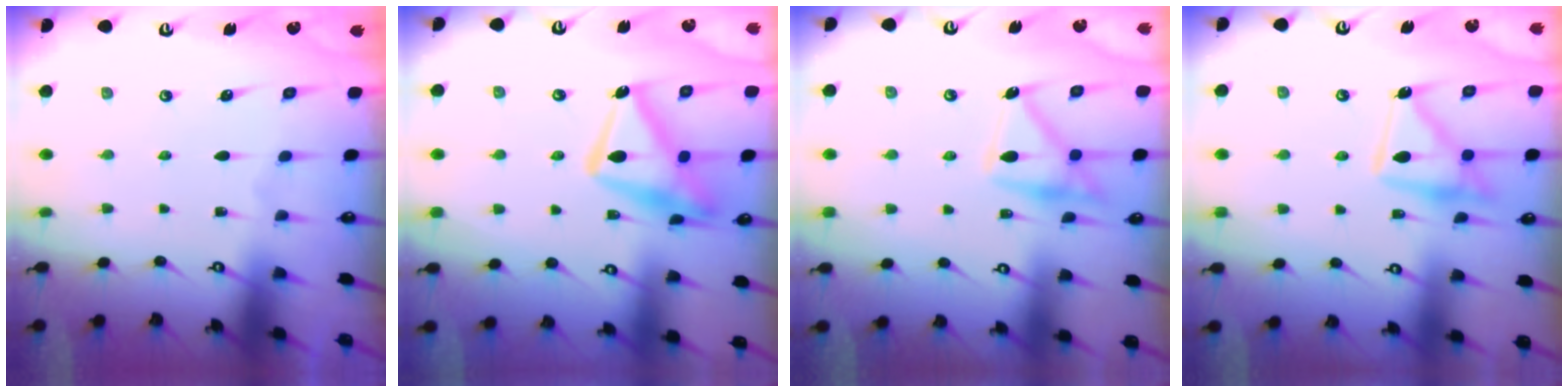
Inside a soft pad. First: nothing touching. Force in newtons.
{"total": 17.2, "press": 17.2, "slide": 1.1}
{"total": 16.9, "press": 16.9, "slide": 0.8}
{"total": 14.5, "press": 14.5, "slide": 1.0}